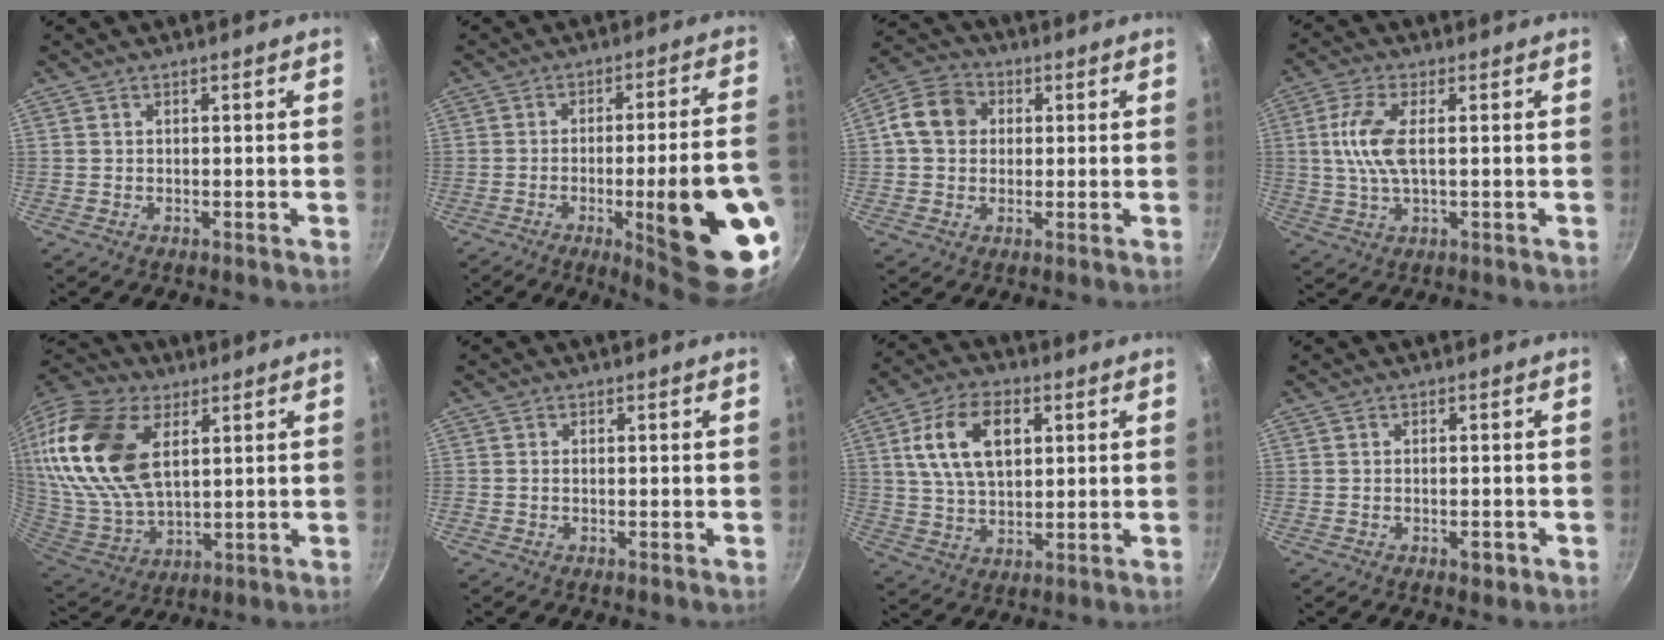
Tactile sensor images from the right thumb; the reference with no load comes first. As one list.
[{"total": 20.6, "force": [-6.4, 3.6, 19.2], "torque": [-0.239, 0.024, -0.078]}, {"total": 8.6, "force": [1.1, 7.3, 4.4], "torque": [-0.057, 0.017, 0.001]}, {"total": 7.9, "force": [0.8, 3.1, 7.2], "torque": [-0.161, 0.006, 0.013]}, {"total": 24.0, "force": [7.7, 14.2, 17.8], "torque": [-0.361, -0.022, 0.148]}, {"total": 0.6, "force": [-0.1, 0.5, 0.4], "torque": [-0.007, 0.003, -0.003]}, {"total": 12.9, "force": [3.7, 7.8, 9.6], "torque": [-0.157, 0.001, 0.065]}, {"total": 2.2, "force": [-1.0, 1.1, 1.6], "torque": [-0.022, 0.005, -0.013]}]